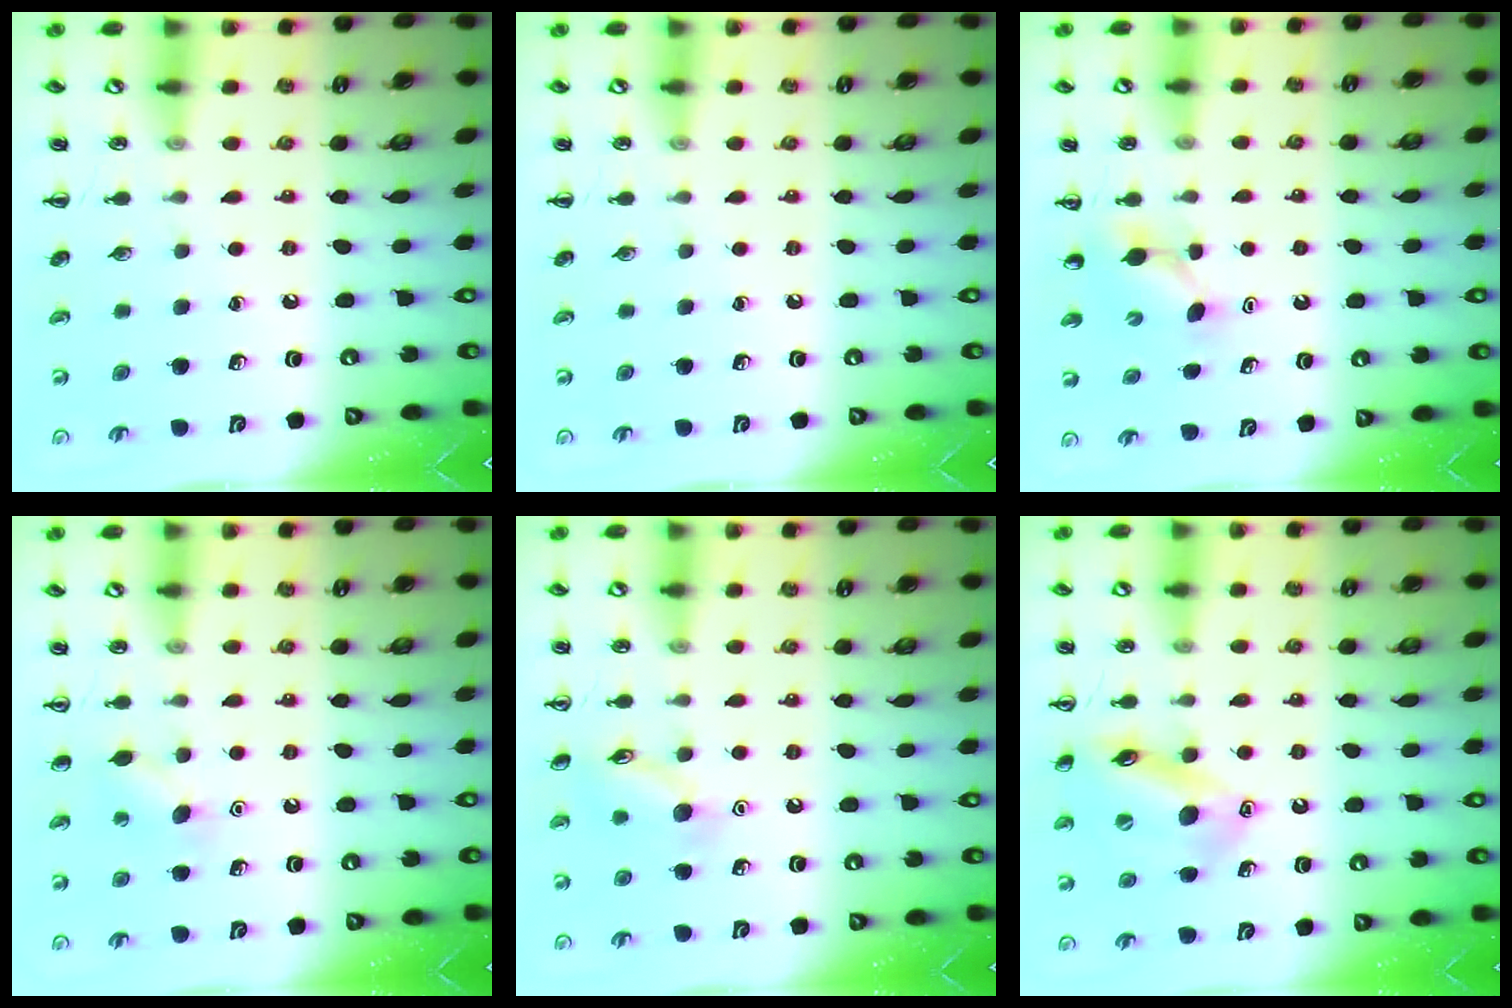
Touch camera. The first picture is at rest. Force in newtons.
{"total": 0.0}
{"total": 3.9, "press": 3.7, "slide": 1.0}
{"total": 5.5, "press": 5.3, "slide": 1.5}
{"total": 9.6, "press": 9.6, "slide": 0.6}
{"total": 15.1, "press": 14.8, "slide": 2.8}